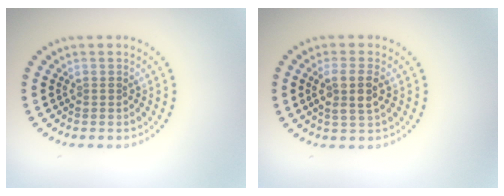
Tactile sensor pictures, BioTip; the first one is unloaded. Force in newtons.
{"total": 2.8, "press": 2.6, "slide": 1.0}